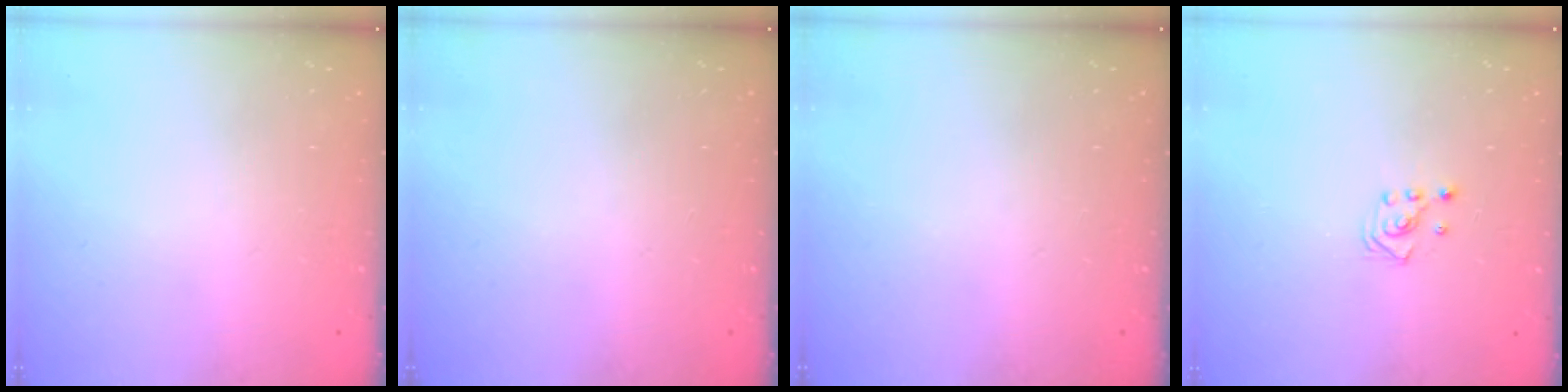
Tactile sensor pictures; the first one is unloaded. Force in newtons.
{"total": 0.0}
{"total": 0.0}
{"total": 2.8, "press": 2.8, "slide": 0.3}